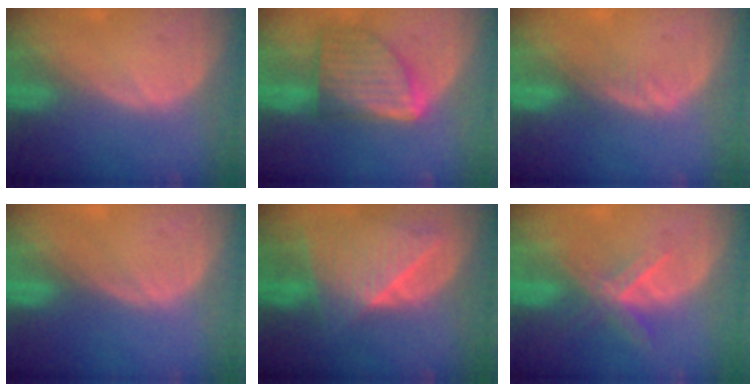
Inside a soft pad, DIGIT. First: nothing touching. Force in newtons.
{"total": 8.4, "press": 8.4, "slide": 0.3}
{"total": 1.6, "press": 1.6, "slide": 0.1}
{"total": 0.0}
{"total": 9.2, "press": 8.2, "slide": 4.0}
{"total": 5.6, "press": 4.9, "slide": 2.8}